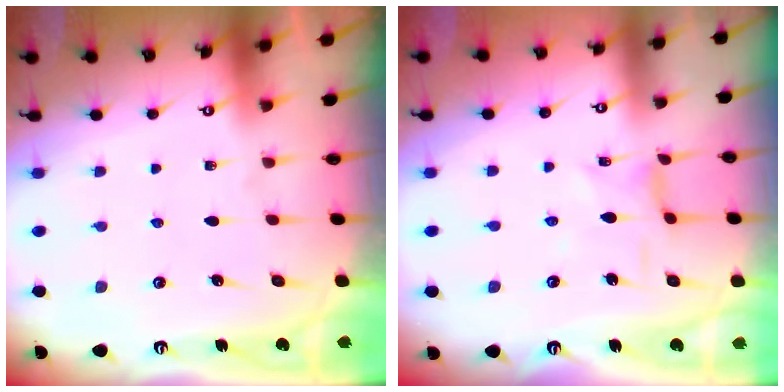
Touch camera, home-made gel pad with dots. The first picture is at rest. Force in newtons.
{"total": 2.7, "press": 2.6, "slide": 0.6}